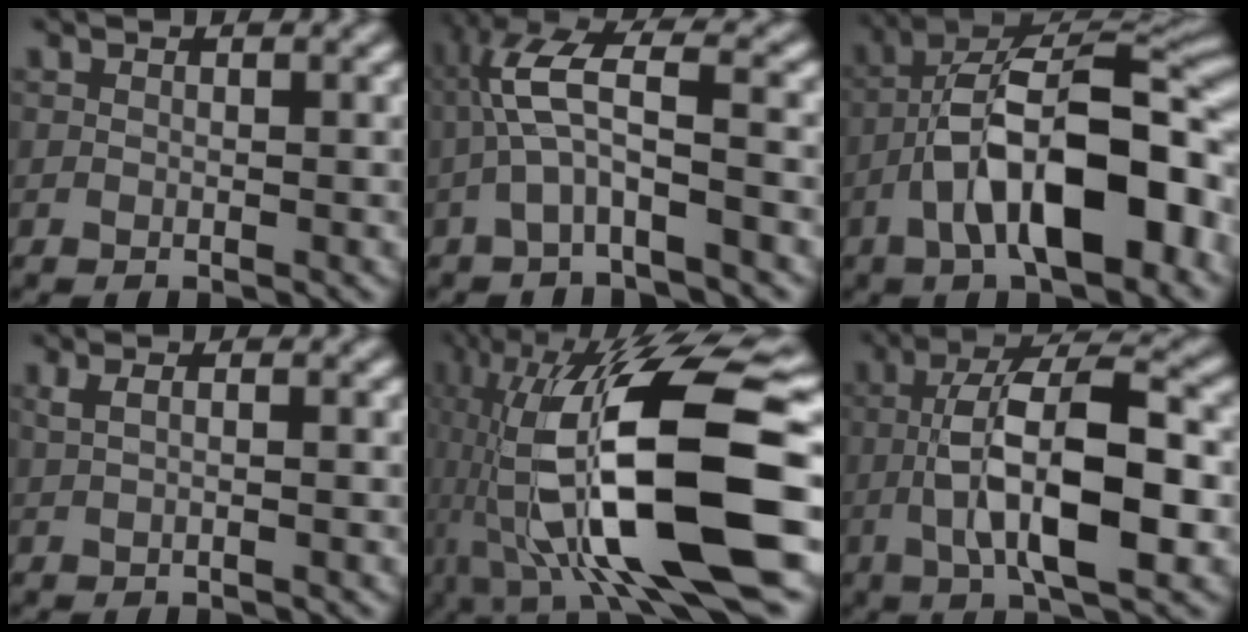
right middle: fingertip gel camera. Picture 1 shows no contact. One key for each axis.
{"total": 5.2, "fx": -1.3, "fy": 1.1, "fz": 4.9, "tx": -0.111, "ty": 0.024, "tz": -0.023}
{"total": 12.5, "fx": -4.3, "fy": 5.1, "fz": 10.6, "tx": -0.169, "ty": 0.017, "tz": -0.067}
{"total": 2.1, "fx": 0.7, "fy": 1.0, "fz": 1.7, "tx": -0.017, "ty": 0.009, "tz": 0.005}
{"total": 16.7, "fx": -3.6, "fy": 5.5, "fz": 15.3, "tx": -0.294, "ty": 0.020, "tz": -0.058}
{"total": 10.0, "fx": -1.9, "fy": 3.2, "fz": 9.3, "tx": -0.162, "ty": 0.022, "tz": -0.029}